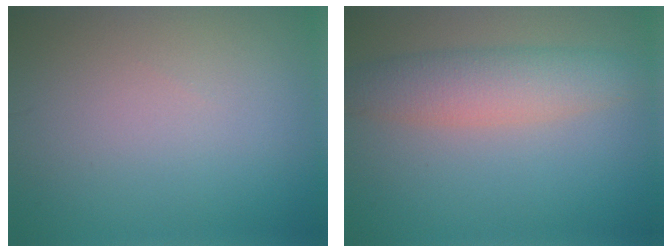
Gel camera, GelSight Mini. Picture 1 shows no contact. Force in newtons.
{"total": 4.6, "press": 4.6, "slide": 0.1}